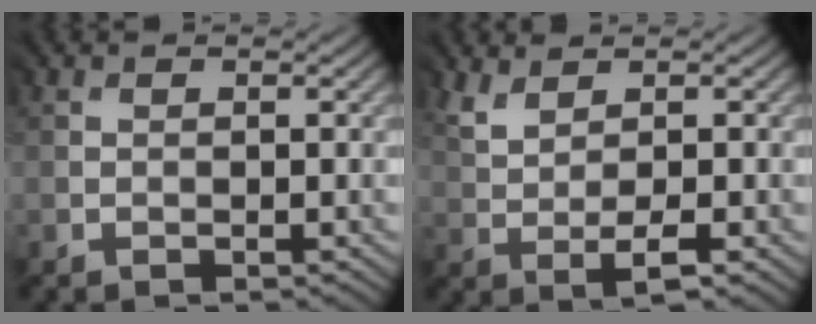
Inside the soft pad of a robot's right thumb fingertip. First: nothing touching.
{"total": 3.4, "force": [1.7, 0.8, 2.8], "torque": [-0.067, 0.001, 0.035]}